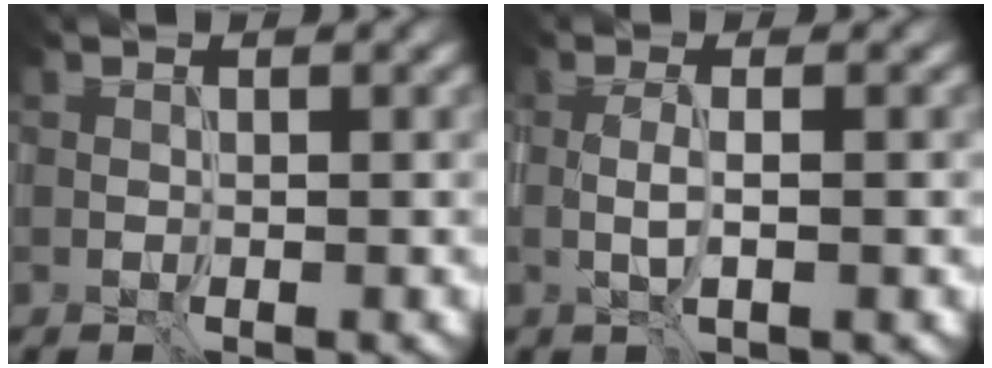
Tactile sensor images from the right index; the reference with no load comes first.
{"total": 1.6, "force": [0.0, 0.1, 1.5], "torque": [-0.032, 0.002, -0.001]}